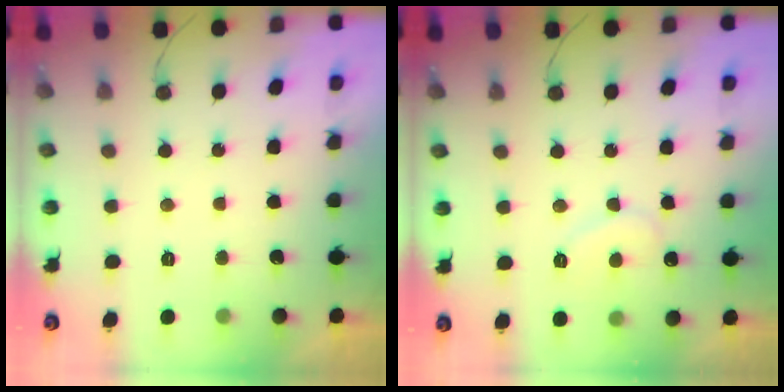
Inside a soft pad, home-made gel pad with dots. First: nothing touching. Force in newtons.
{"total": 7.4, "press": 7.4, "slide": 0.5}